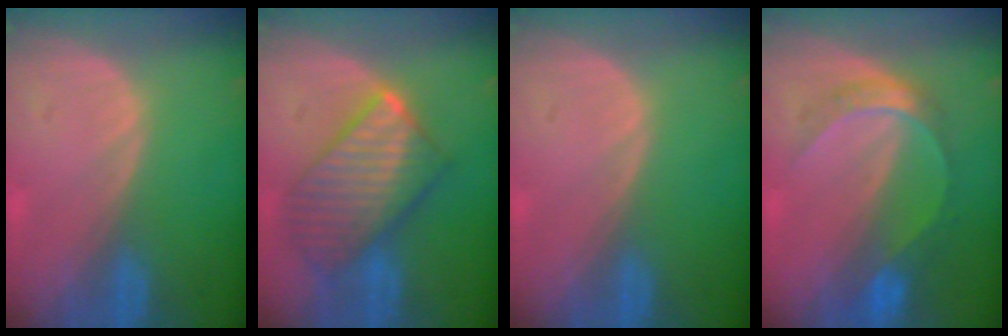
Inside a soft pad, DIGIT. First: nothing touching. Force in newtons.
{"total": 9.8, "press": 9.8, "slide": 0.9}
{"total": 0.0}
{"total": 6.5, "press": 5.6, "slide": 3.3}